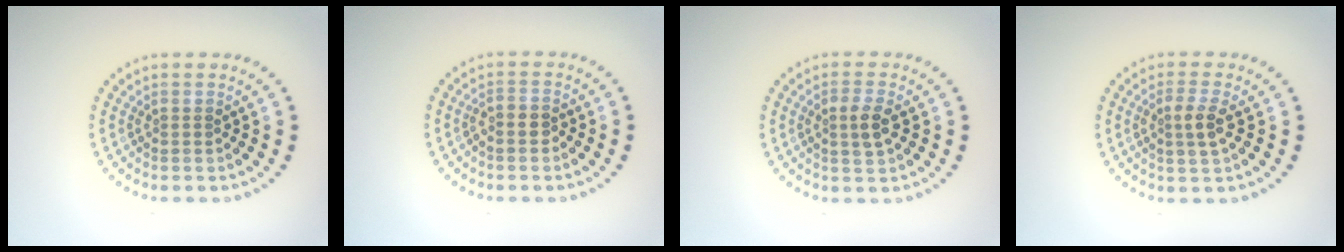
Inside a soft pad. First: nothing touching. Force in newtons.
{"total": 1.2, "press": 0.9, "slide": 0.7}
{"total": 2.3, "press": 2.2, "slide": 0.5}
{"total": 2.2, "press": 2.1, "slide": 0.7}